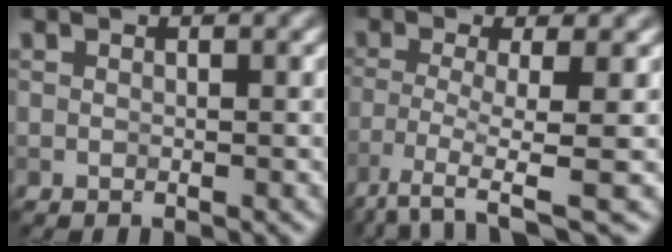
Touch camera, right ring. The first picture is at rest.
{"total": 5.0, "force": [-2.8, 0.8, 4.1], "torque": [-0.082, -0.009, -0.061]}